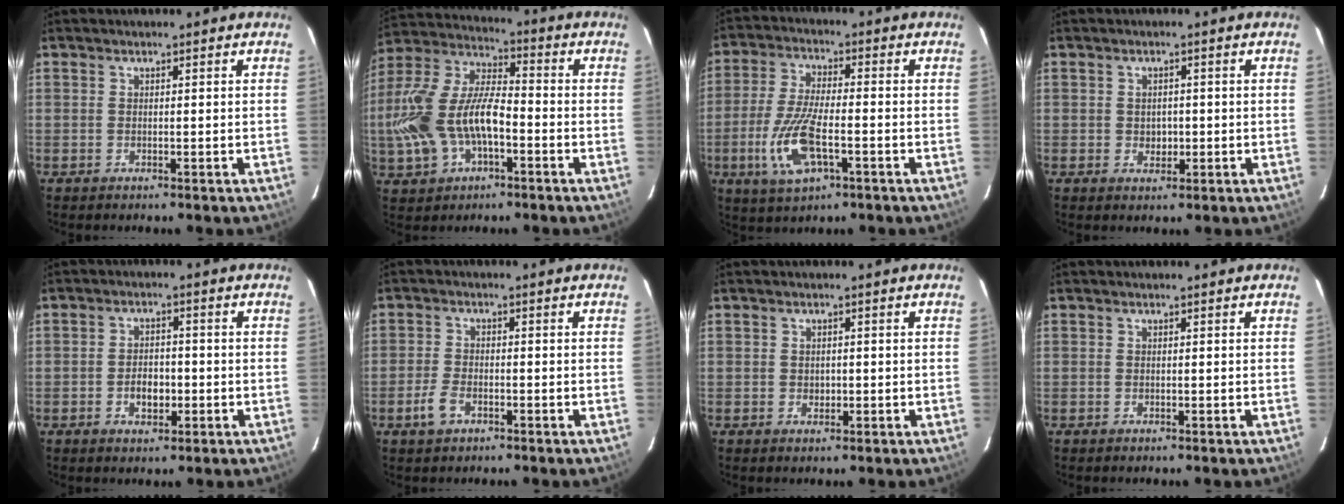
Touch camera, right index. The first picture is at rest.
{"total": 17.5, "force": [-4.4, 8.6, 14.5], "torque": [-0.317, 0.005, -0.079]}
{"total": 11.9, "force": [-4.0, 4.0, 10.4], "torque": [-0.225, -0.011, -0.076]}
{"total": 2.5, "force": [-0.3, 2.1, 1.2], "torque": [-0.017, 0.003, -0.001]}
{"total": 4.4, "force": [-1.4, 2.8, 3.1], "torque": [-0.058, 0.003, -0.019]}
{"total": 4.1, "force": [-2.2, 2.2, 2.7], "torque": [-0.068, 0.001, -0.042]}
{"total": 1.4, "force": [-0.2, 1.2, 0.7], "torque": [-0.009, 0.002, -0.002]}
{"total": 0.0}